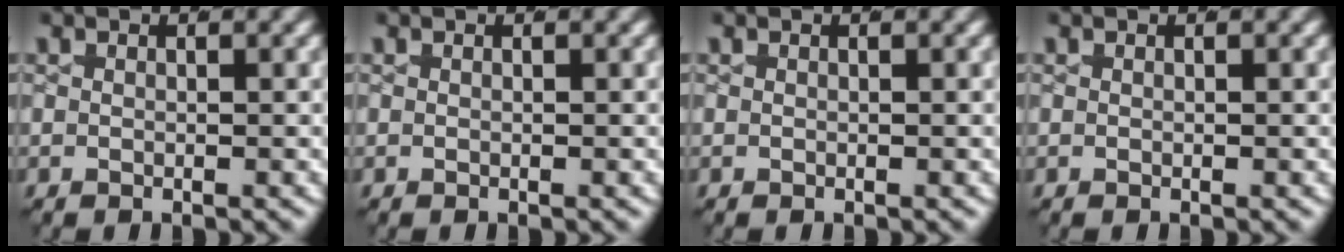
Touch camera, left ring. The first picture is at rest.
{"total": 0.0}
{"total": 0.0}
{"total": 0.0}